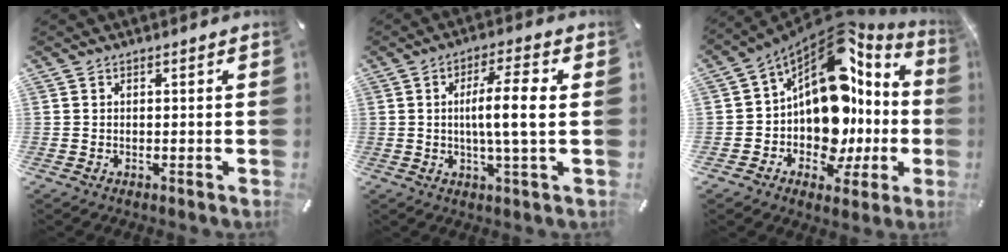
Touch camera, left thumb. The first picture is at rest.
{"total": 10.0, "force": [0.7, 1.2, 9.9], "torque": [-0.171, 0.004, 0.005]}
{"total": 19.1, "force": [3.4, 12.6, 14.0], "torque": [-0.241, -0.058, 0.060]}